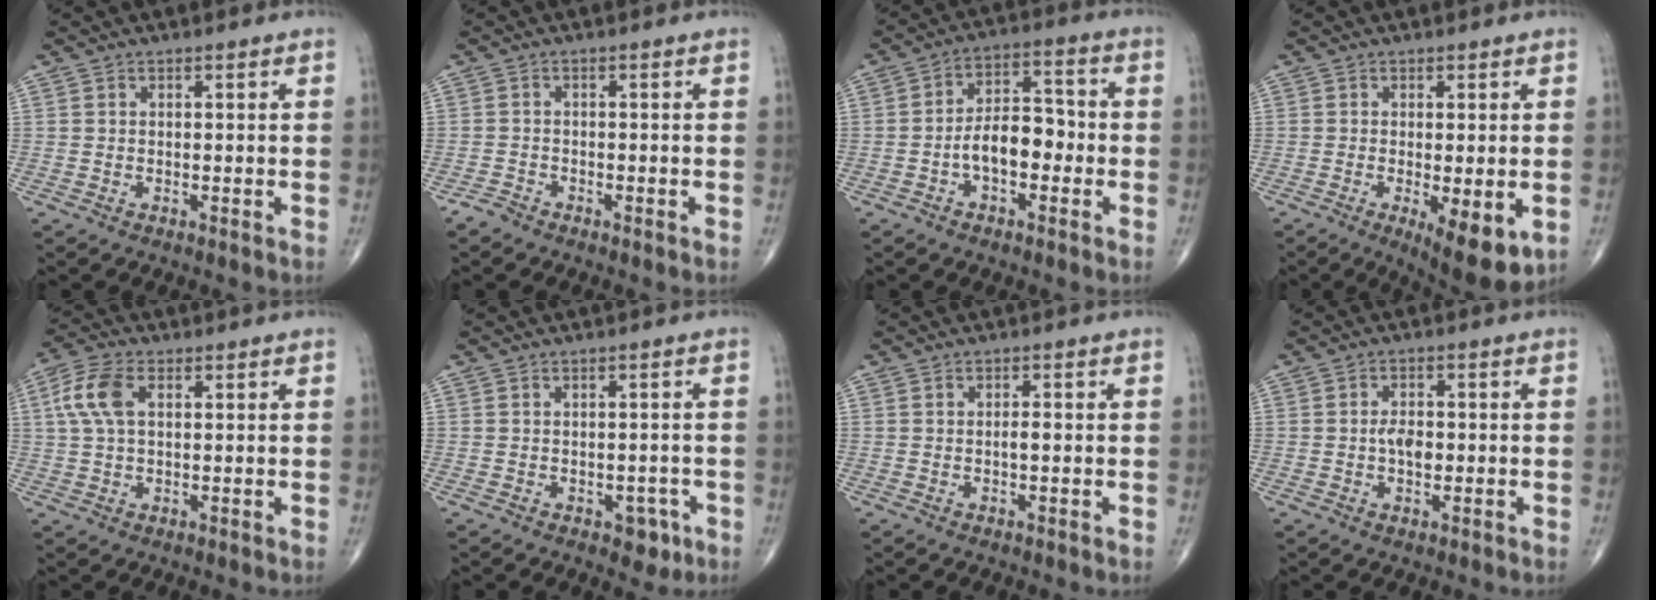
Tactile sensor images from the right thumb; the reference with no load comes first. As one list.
[{"total": 1.7, "force": [-1.5, 0.7, 0.1], "torque": [-0.005, -0.001, -0.032]}, {"total": 8.9, "force": [-2.3, 5.1, 6.9], "torque": [-0.099, 0.036, -0.049]}, {"total": 9.9, "force": [-3.1, 3.3, 8.8], "torque": [-0.124, -0.021, -0.040]}, {"total": 7.2, "force": [1.7, 3.9, 5.8], "torque": [-0.140, 0.016, 0.032]}, {"total": 3.4, "force": [-1.7, 2.3, 2.0], "torque": [-0.004, 0.007, -0.019]}, {"total": 1.3, "force": [-0.2, 0.5, 1.2], "torque": [-0.020, 0.001, -0.006]}, {"total": 3.6, "force": [-0.5, 2.1, 2.9], "torque": [-0.043, 0.003, -0.012]}]